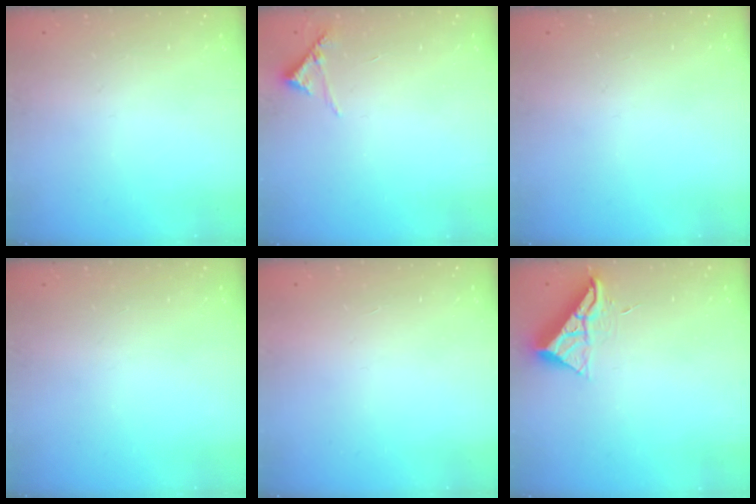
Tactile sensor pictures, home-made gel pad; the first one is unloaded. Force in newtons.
{"total": 6.4, "press": 6.4, "slide": 0.2}
{"total": 0.0}
{"total": 0.0}
{"total": 1.7, "press": 1.6, "slide": 0.1}
{"total": 10.2, "press": 10.2, "slide": 0.5}